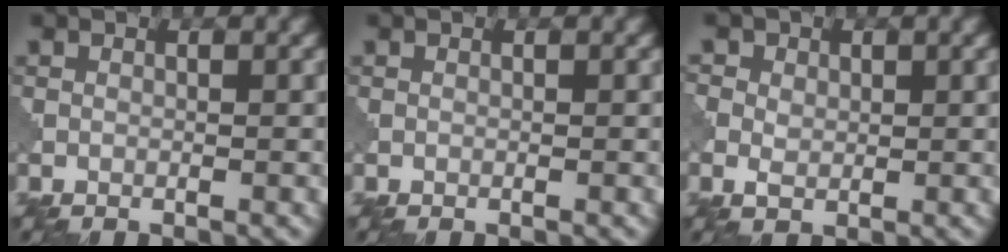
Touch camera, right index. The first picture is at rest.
{"total": 0.0}
{"total": 3.7, "force": [0.9, 3.0, 1.9], "torque": [-0.026, 0.016, -0.003]}